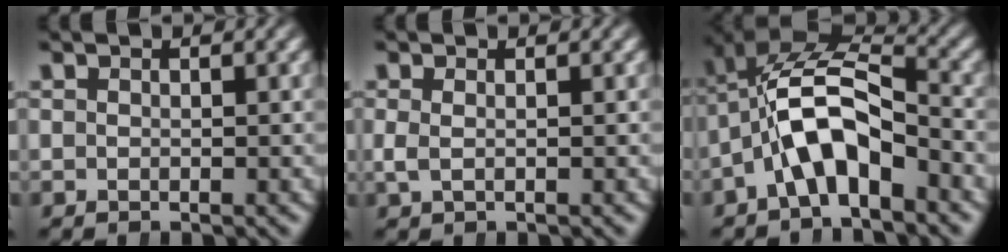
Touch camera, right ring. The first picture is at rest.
{"total": 0.8, "force": [0.0, 0.2, 0.8], "torque": [-0.024, -0.007, 0.007]}
{"total": 8.7, "force": [-0.5, 6.3, 5.9], "torque": [-0.117, -0.013, -0.012]}